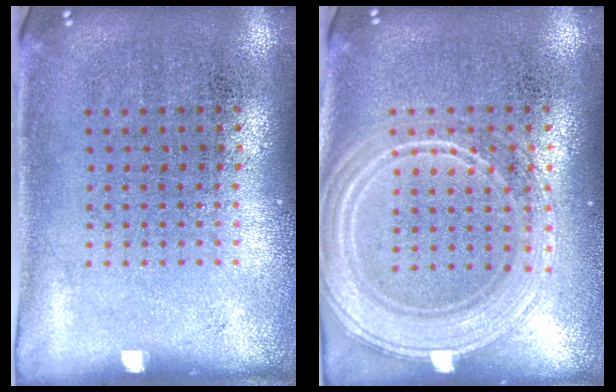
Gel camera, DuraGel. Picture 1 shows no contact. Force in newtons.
{"total": 2.3, "press": 2.3, "slide": 0.4}